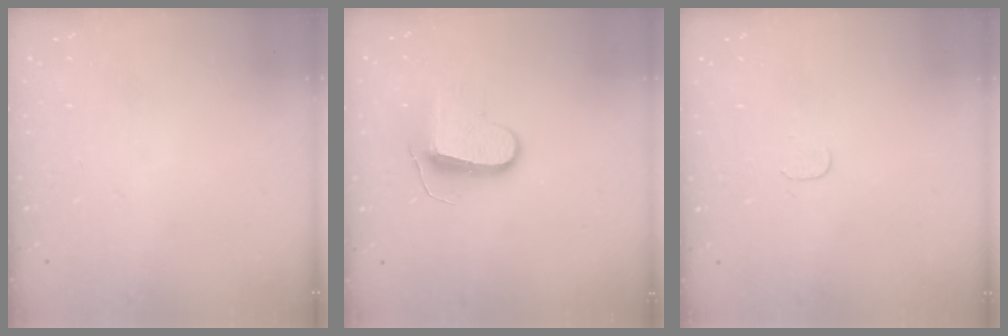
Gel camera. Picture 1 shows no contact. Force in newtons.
{"total": 9.1, "press": 9.1, "slide": 0.3}
{"total": 3.5, "press": 3.5, "slide": 0.3}